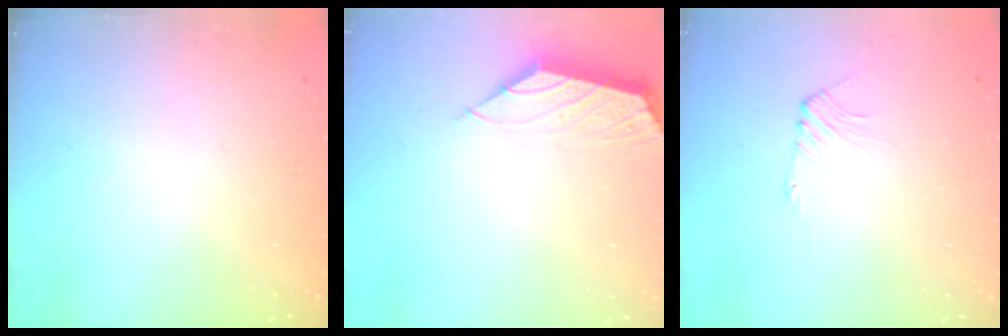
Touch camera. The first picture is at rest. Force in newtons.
{"total": 1.6, "press": 1.5, "slide": 0.5}
{"total": 3.0, "press": 2.9, "slide": 0.5}